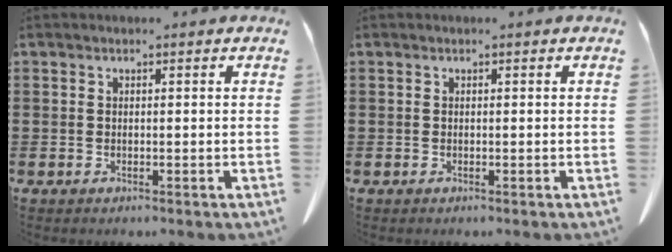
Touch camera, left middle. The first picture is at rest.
{"total": 0.0}